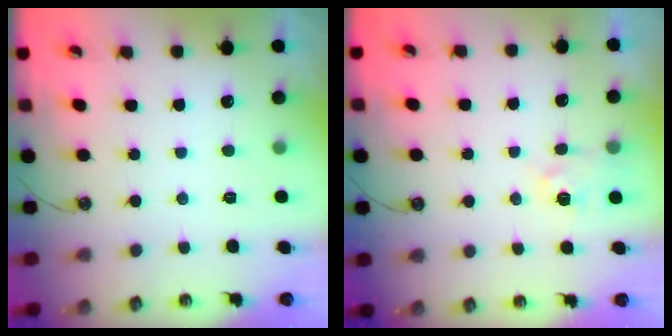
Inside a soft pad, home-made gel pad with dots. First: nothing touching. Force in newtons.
{"total": 3.7, "press": 3.7, "slide": 0.5}